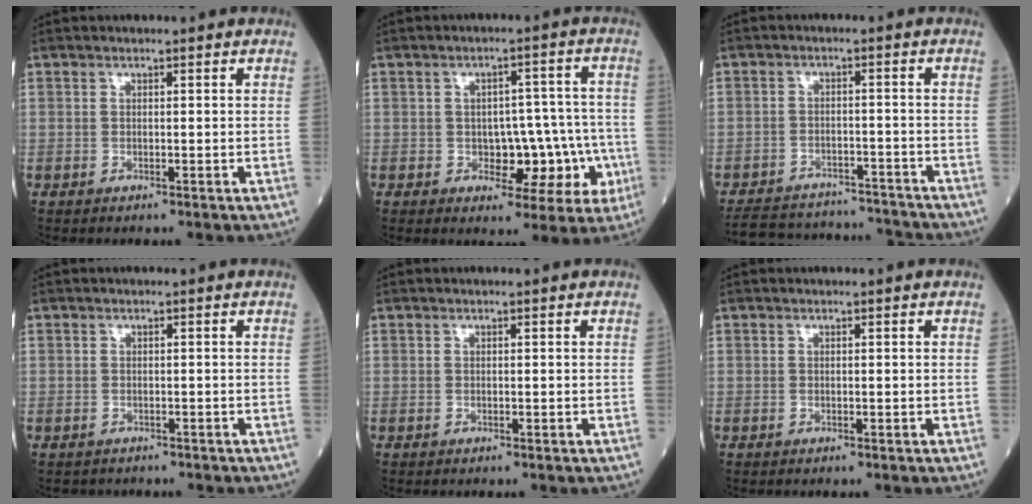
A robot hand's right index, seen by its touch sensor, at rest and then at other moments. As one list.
[{"total": 9.6, "force": [-2.6, 5.2, 7.6], "torque": [-0.078, 0.028, -0.022]}, {"total": 14.4, "force": [-13.6, 3.8, 3.0], "torque": [-0.055, 0.016, -0.186]}, {"total": 3.6, "force": [-3.1, 1.7, -0.4], "torque": [0.000, 0.005, -0.050]}, {"total": 0.0}, {"total": 0.0}]